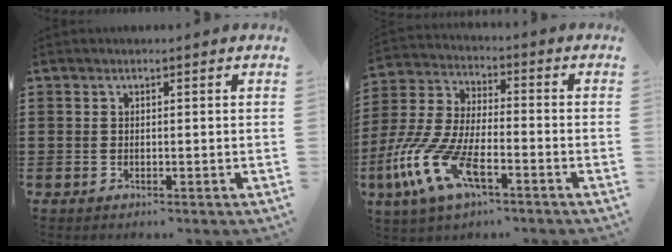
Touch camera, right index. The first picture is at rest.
{"total": 12.2, "force": [-6.0, 4.9, 9.5], "torque": [-0.235, -0.008, -0.121]}